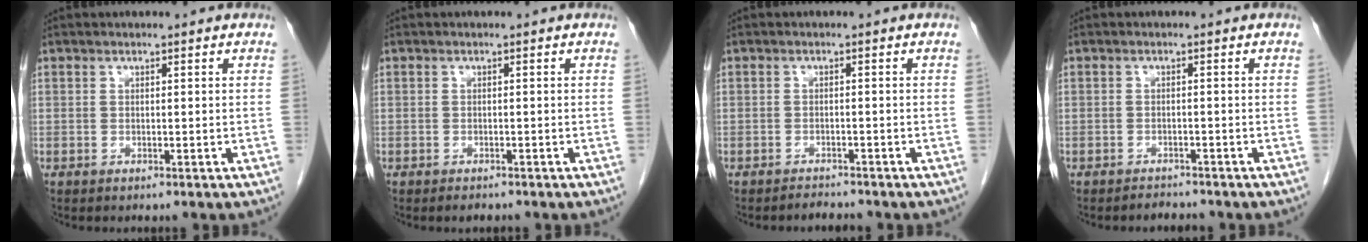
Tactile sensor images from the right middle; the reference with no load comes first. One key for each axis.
{"total": 1.2, "fx": -1.0, "fy": 0.5, "fz": 0.4, "tx": -0.010, "ty": -0.002, "tz": -0.012}
{"total": 1.6, "fx": -1.6, "fy": 0.3, "fz": -0.1, "tx": -0.001, "ty": -0.006, "tz": -0.023}
{"total": 1.5, "fx": -1.5, "fy": 0.2, "fz": -0.2, "tx": 0.001, "ty": -0.006, "tz": -0.020}